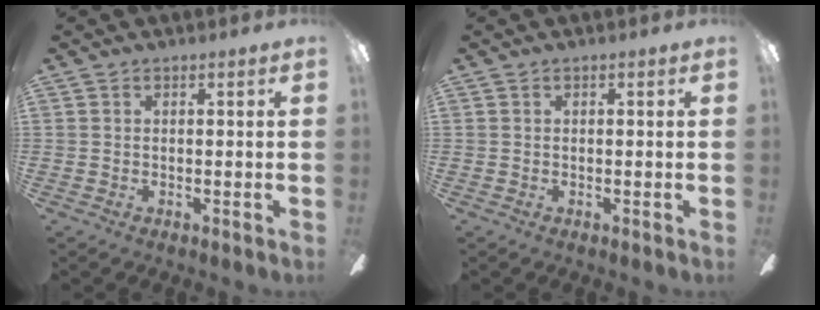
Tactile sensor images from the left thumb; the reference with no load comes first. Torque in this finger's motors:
{"motor_torque": [0.01, 0.01, -0.02, 0.02, 0.00]}